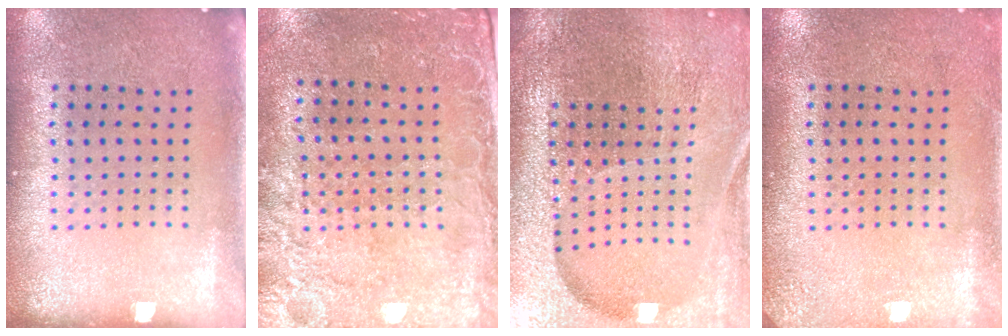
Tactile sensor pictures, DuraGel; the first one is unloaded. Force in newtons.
{"total": 2.7, "press": 2.4, "slide": 1.2}
{"total": 5.2, "press": 4.8, "slide": 2.0}
{"total": 1.9, "press": 1.9, "slide": 0.2}